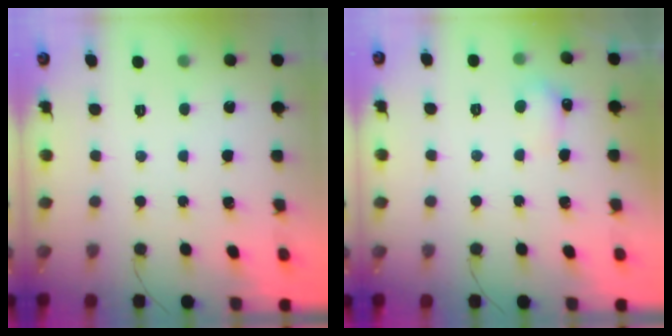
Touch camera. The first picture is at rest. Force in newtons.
{"total": 4.6, "press": 4.4, "slide": 1.3}